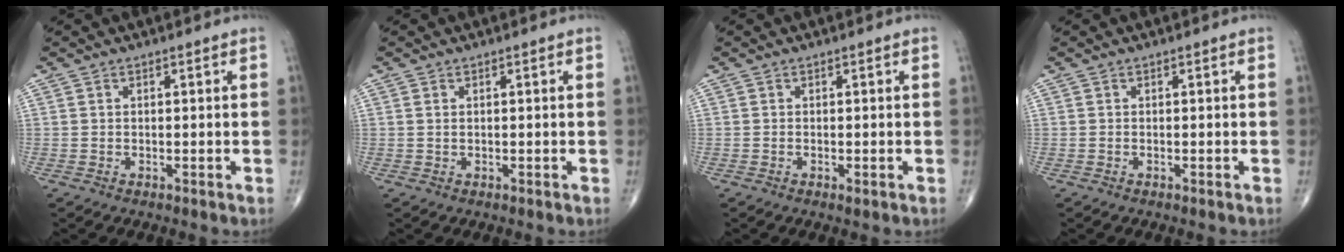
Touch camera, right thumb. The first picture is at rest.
{"total": 0.0}
{"total": 0.6, "force": [-0.2, 0.2, 0.5], "torque": [-0.011, -0.003, -0.003]}
{"total": 0.0}